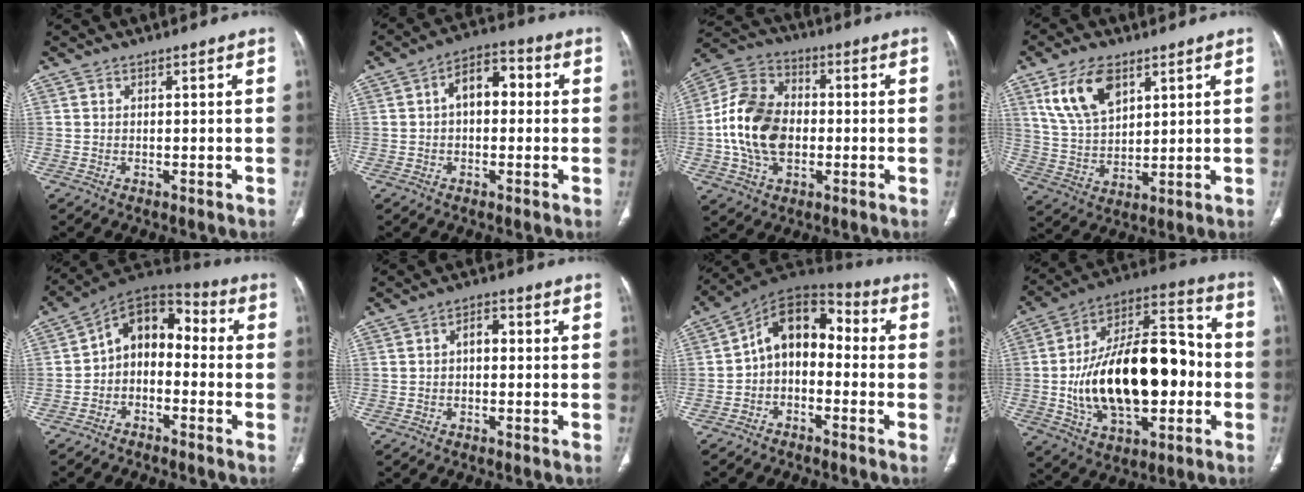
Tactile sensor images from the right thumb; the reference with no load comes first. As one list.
[{"total": 7.8, "force": [0.7, 4.9, 6.0], "torque": [-0.067, 0.028, -0.002]}, {"total": 16.0, "force": [-1.6, 11.1, 11.3], "torque": [-0.206, 0.026, -0.030]}, {"total": 11.9, "force": [6.0, 6.5, 7.9], "torque": [-0.134, -0.021, 0.125]}, {"total": 10.4, "force": [-1.5, 7.3, 7.3], "torque": [-0.082, 0.053, -0.044]}, {"total": 3.3, "force": [-0.1, 2.1, 2.5], "torque": [-0.025, 0.013, -0.010]}, {"total": 11.2, "force": [-1.4, 7.7, 8.0], "torque": [-0.092, 0.055, -0.041]}, {"total": 28.1, "force": [-2.8, 14.8, 23.7], "torque": [-0.382, 0.033, -0.037]}]